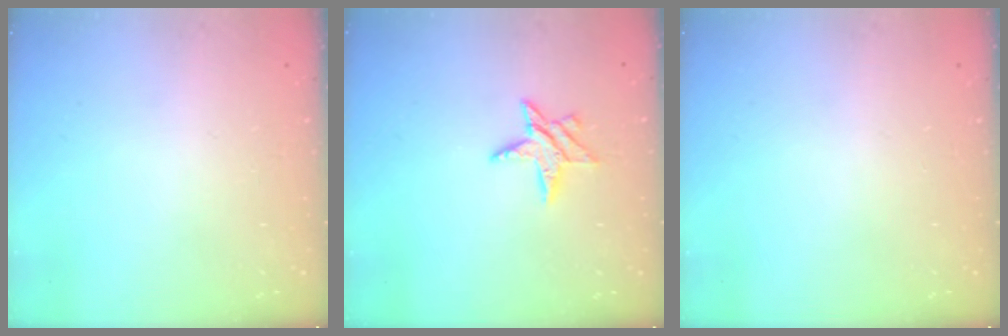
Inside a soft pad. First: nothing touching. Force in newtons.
{"total": 6.7, "press": 6.7, "slide": 0.2}
{"total": 0.0}